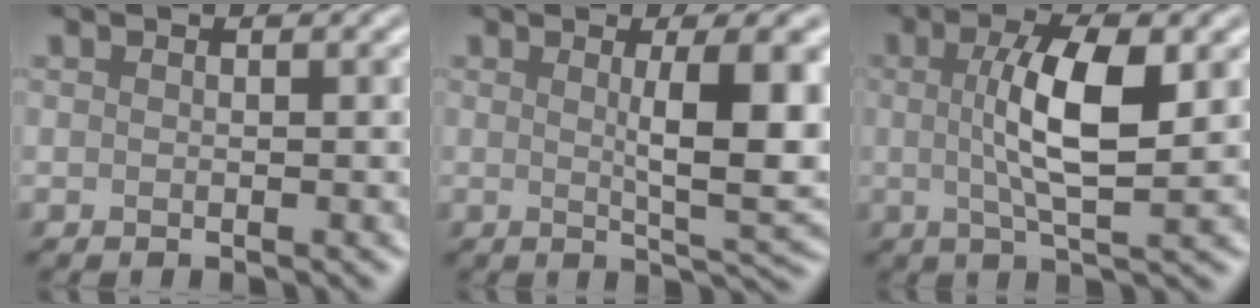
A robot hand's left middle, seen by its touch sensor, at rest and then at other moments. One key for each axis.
{"total": 7.4, "fx": 1.1, "fy": 1.8, "fz": 7.1, "tx": -0.092, "ty": -0.003, "tz": 0.020}
{"total": 6.4, "fx": 0.8, "fy": 1.8, "fz": 6.1, "tx": -0.114, "ty": 0.006, "tz": 0.013}